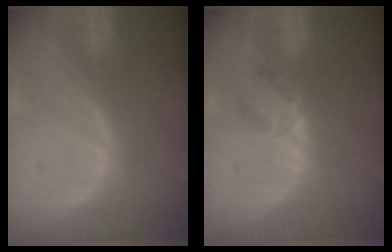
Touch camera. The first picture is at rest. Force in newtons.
{"total": 2.5, "press": 2.3, "slide": 1.0}